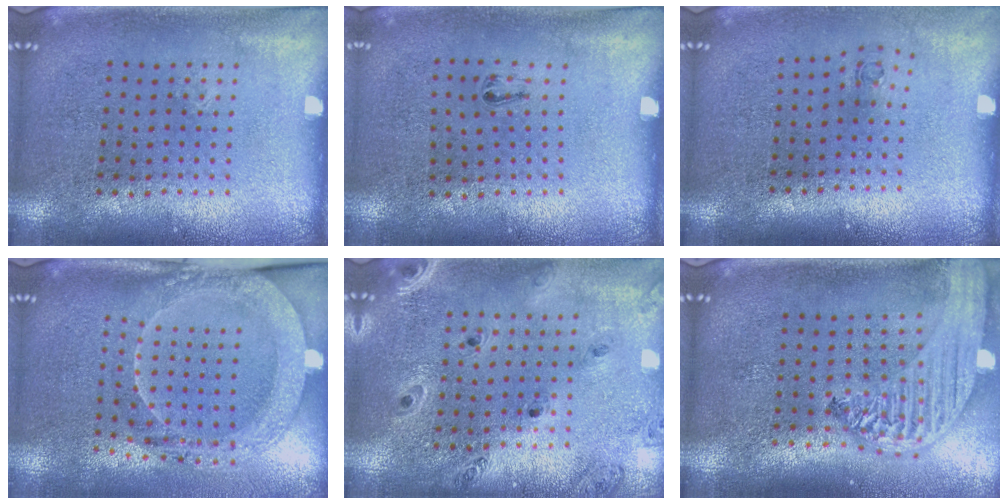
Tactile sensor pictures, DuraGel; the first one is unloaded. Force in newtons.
{"total": 0.5, "press": 0.3, "slide": 0.5}
{"total": 0.6, "press": 0.3, "slide": 0.5}
{"total": 2.0, "press": 2.0, "slide": 0.2}
{"total": 0.8, "press": 0.8, "slide": 0.1}
{"total": 3.1, "press": 2.5, "slide": 1.8}